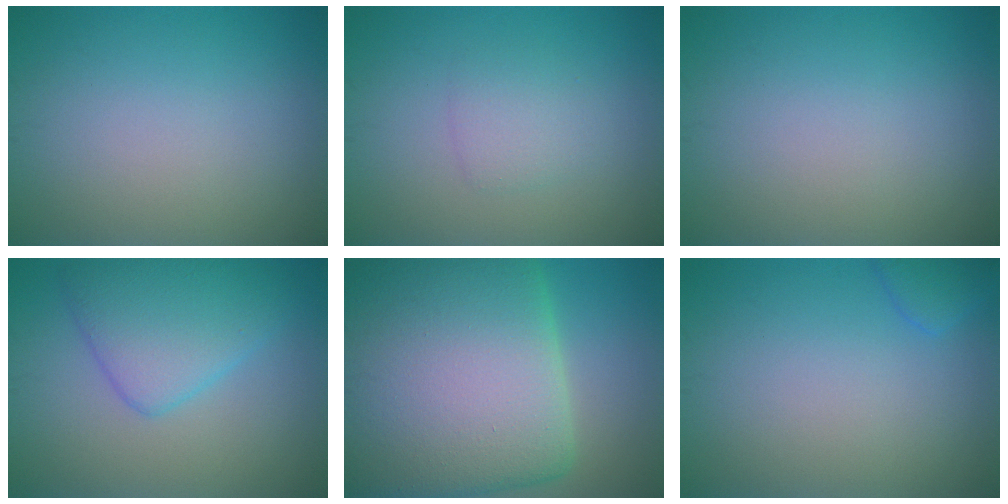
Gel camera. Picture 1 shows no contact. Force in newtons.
{"total": 1.8, "press": 1.8, "slide": 0.2}
{"total": 0.0}
{"total": 5.3, "press": 5.3, "slide": 0.2}
{"total": 20.5, "press": 20.5, "slide": 0.6}
{"total": 1.6, "press": 1.6, "slide": 0.1}